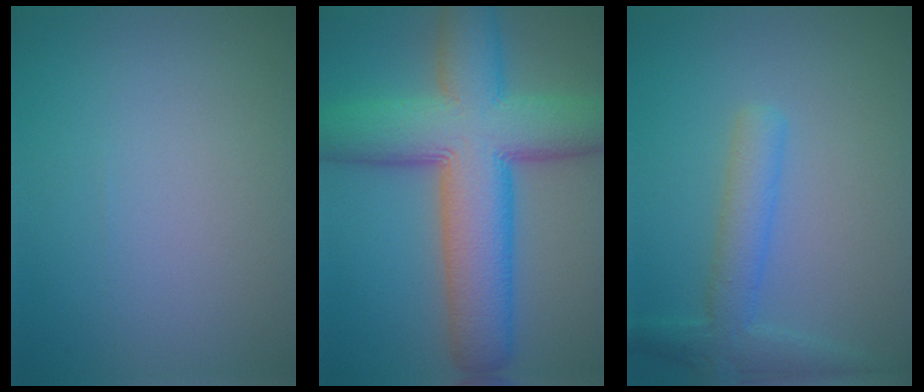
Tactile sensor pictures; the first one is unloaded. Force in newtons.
{"total": 12.6, "press": 12.6, "slide": 0.5}
{"total": 3.5, "press": 3.5, "slide": 0.2}